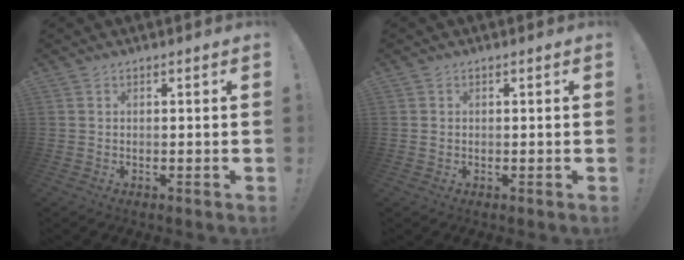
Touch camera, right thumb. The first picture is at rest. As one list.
[{"total": 0.6, "force": [0.1, 0.5, 0.2], "torque": [-0.012, 0.006, 0.003]}]